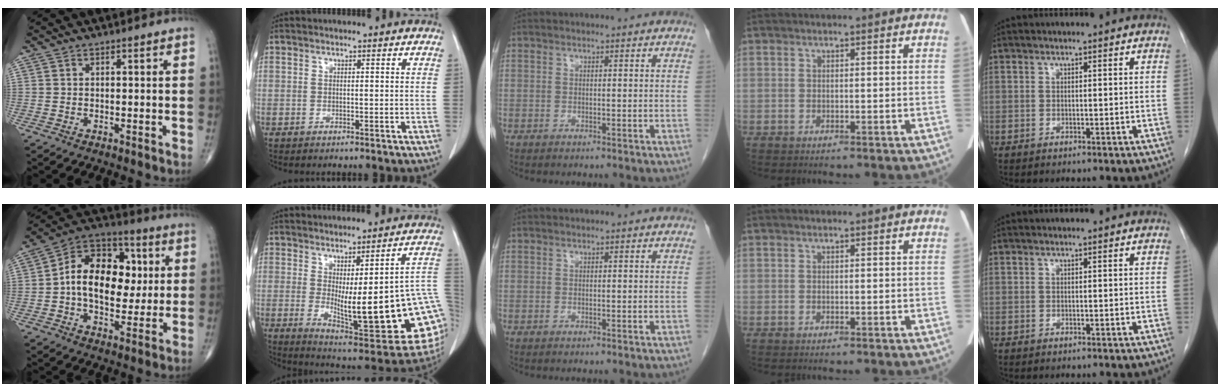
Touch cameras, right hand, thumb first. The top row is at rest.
{"thumb": {"total": 17.9, "force": [1.2, 11.8, 13.4], "torque": [-0.174, 0.023, 0.011]}, "index": {"total": 23.5, "force": [-2.6, 5.3, 22.7], "torque": [-0.224, -0.007, -0.008]}}